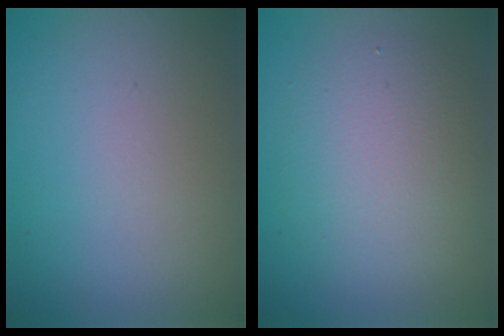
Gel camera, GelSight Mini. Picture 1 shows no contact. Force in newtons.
{"total": 4.8, "press": 4.8, "slide": 0.4}